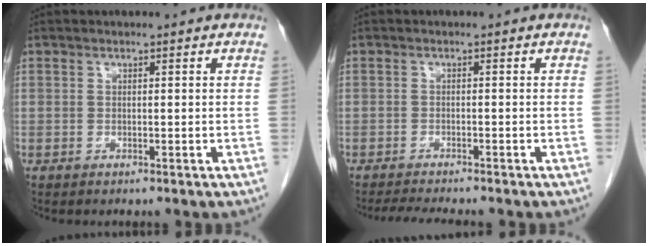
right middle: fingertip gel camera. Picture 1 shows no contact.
{"total": 4.8, "force": [-4.3, 0.1, 2.0], "torque": [-0.032, -0.015, -0.067]}